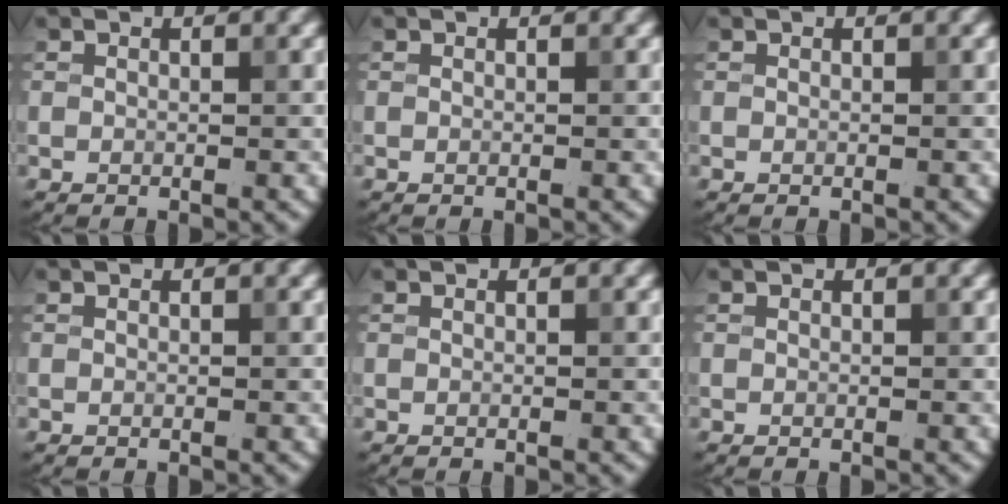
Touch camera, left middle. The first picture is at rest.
{"total": 0.0}
{"total": 0.0}
{"total": 0.0}
{"total": 0.0}
{"total": 0.0}